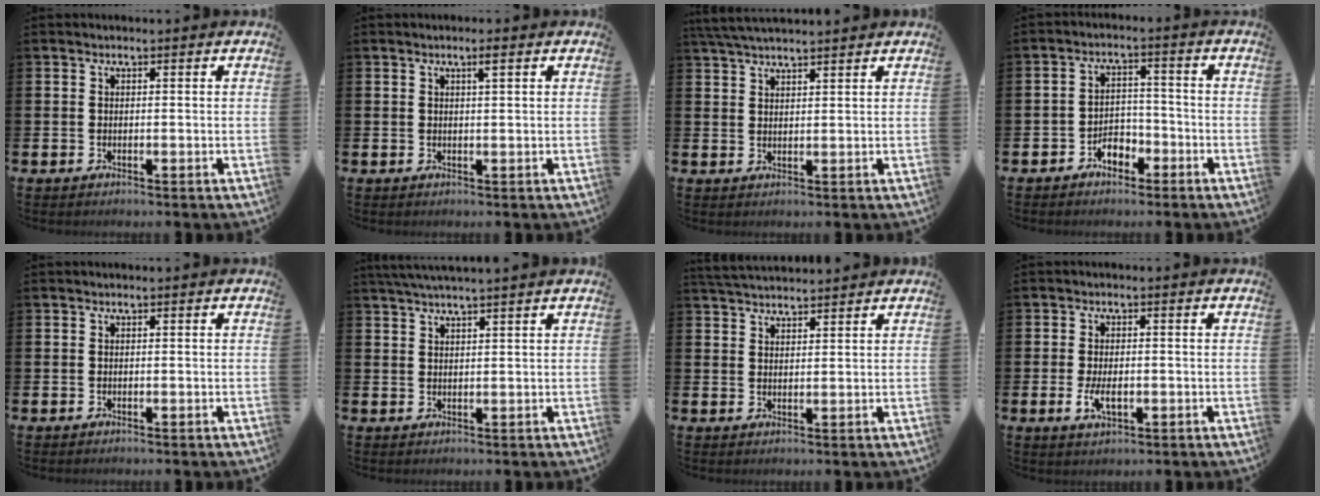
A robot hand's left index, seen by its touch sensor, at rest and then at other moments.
{"total": 1.6, "force": [1.0, 0.2, 1.3], "torque": [-0.016, -0.001, 0.013]}
{"total": 4.1, "force": [3.8, 0.5, 1.5], "torque": [-0.033, -0.010, 0.070]}
{"total": 3.6, "force": [-2.5, 2.0, 1.6], "torque": [-0.027, 0.009, -0.054]}
{"total": 0.0}
{"total": 2.6, "force": [2.5, -0.5, 0.6], "torque": [-0.019, -0.002, 0.048]}
{"total": 3.6, "force": [3.6, 0.4, 0.5], "torque": [-0.014, -0.017, 0.066]}
{"total": 3.3, "force": [-0.5, 1.8, 2.7], "torque": [-0.038, -0.002, -0.010]}